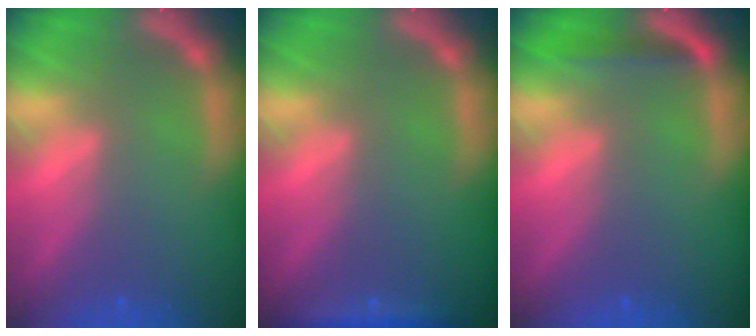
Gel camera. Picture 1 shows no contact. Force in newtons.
{"total": 1.9}
{"total": 1.9}